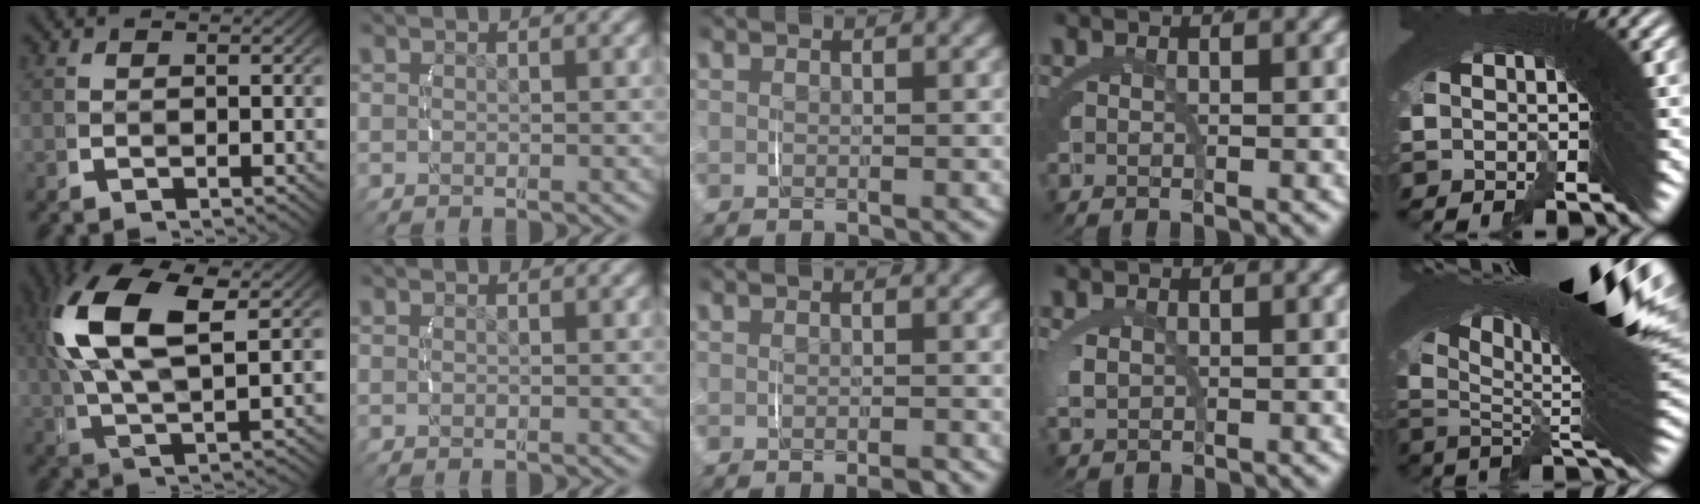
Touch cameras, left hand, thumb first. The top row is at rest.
{"thumb": {"total": 10.1, "force": [3.3, 4.7, 8.3], "torque": [-0.173, 0.010, 0.062]}, "middle": {"total": 0.9, "force": [-0.8, 0.1, 0.5], "torque": [-0.007, 0.003, -0.015]}, "ring": {"total": 1.0, "force": [0.2, 0.5, 0.8], "torque": [-0.034, -0.015, 0.018]}, "little": {"total": 21.6, "force": [9.5, 7.1, 18.0], "torque": [-0.243, 0.038, 0.132]}}